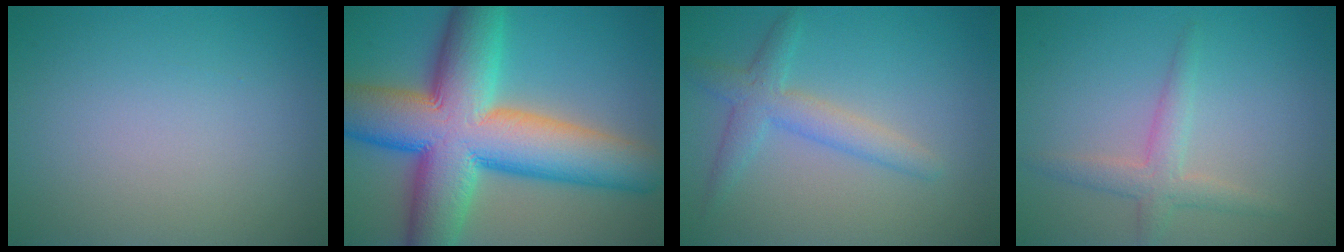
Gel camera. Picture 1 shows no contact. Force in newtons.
{"total": 15.9, "press": 15.9, "slide": 0.6}
{"total": 3.1, "press": 3.1, "slide": 0.2}
{"total": 2.6, "press": 2.5, "slide": 0.1}